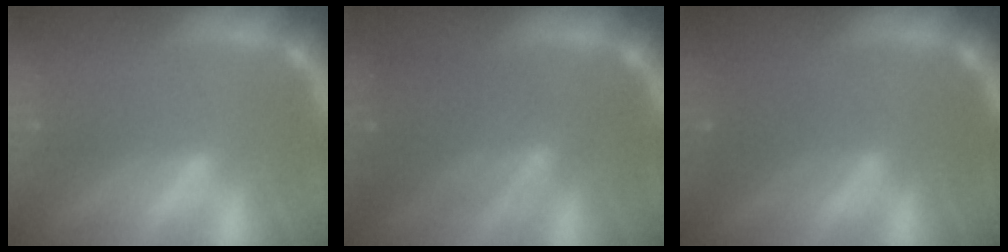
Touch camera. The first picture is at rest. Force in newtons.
{"total": 5.5}
{"total": 2.4}